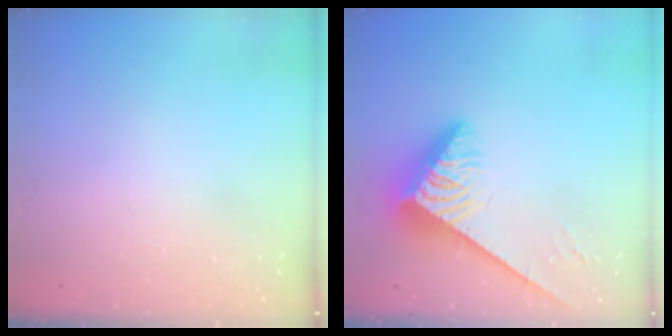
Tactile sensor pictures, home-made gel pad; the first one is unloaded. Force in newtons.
{"total": 4.0, "press": 3.9, "slide": 0.8}